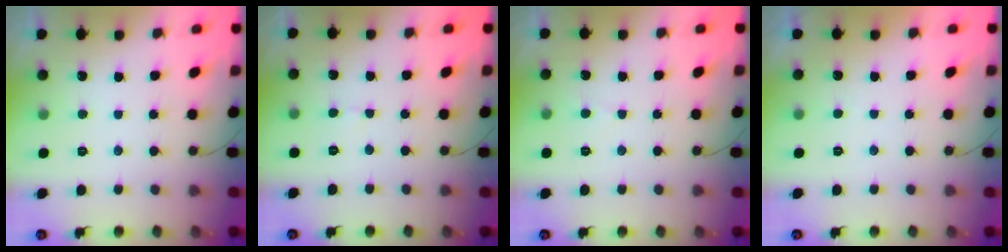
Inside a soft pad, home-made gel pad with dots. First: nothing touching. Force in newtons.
{"total": 3.1, "press": 3.1, "slide": 0.3}
{"total": 2.4, "press": 2.4, "slide": 0.4}
{"total": 0.8, "press": 0.7, "slide": 0.4}